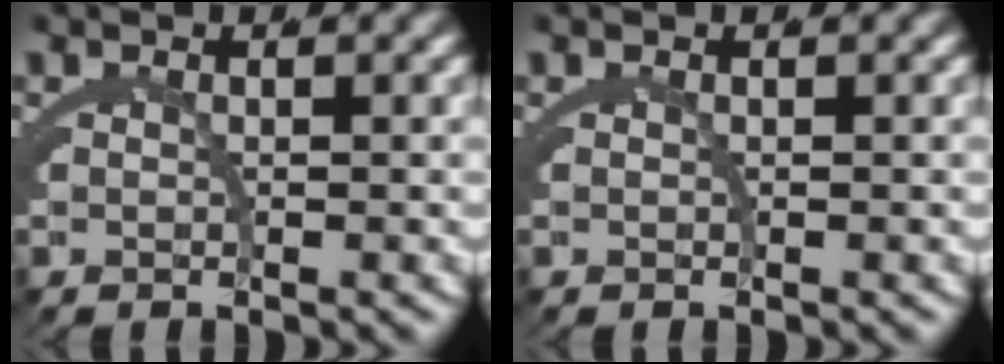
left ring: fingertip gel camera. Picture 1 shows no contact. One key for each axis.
{"total": 0.0}